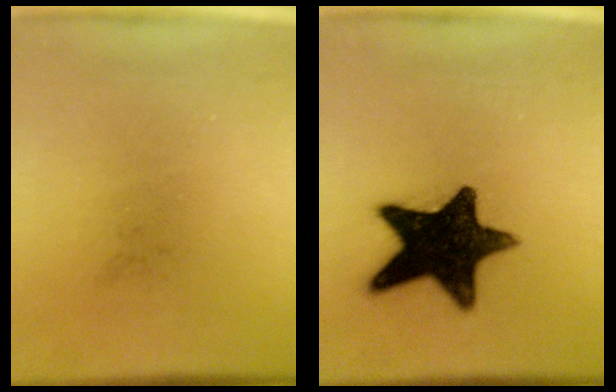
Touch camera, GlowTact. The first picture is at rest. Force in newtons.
{"total": 16.1}